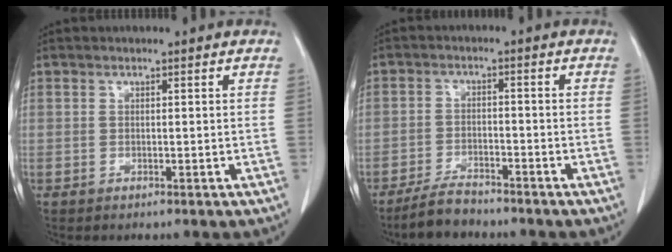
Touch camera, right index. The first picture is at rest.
{"total": 4.8, "force": [-4.3, 1.3, 1.5], "torque": [-0.035, -0.008, -0.077]}